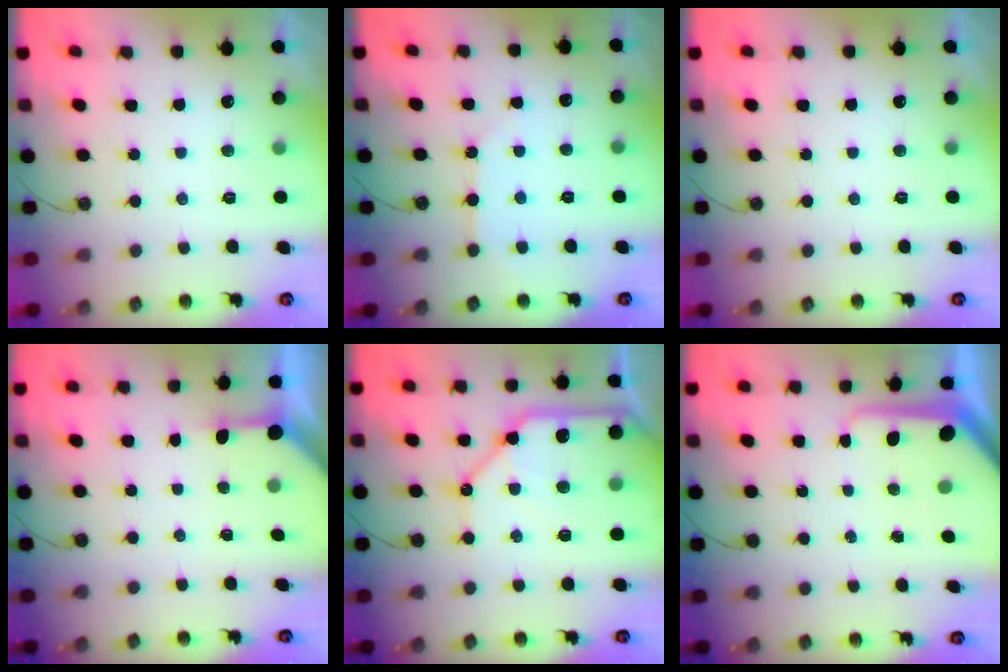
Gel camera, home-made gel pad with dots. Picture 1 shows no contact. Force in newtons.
{"total": 5.5, "press": 5.5, "slide": 0.5}
{"total": 0.0}
{"total": 2.7, "press": 2.6, "slide": 0.3}
{"total": 17.9, "press": 17.8, "slide": 1.9}
{"total": 10.2, "press": 10.1, "slide": 1.1}